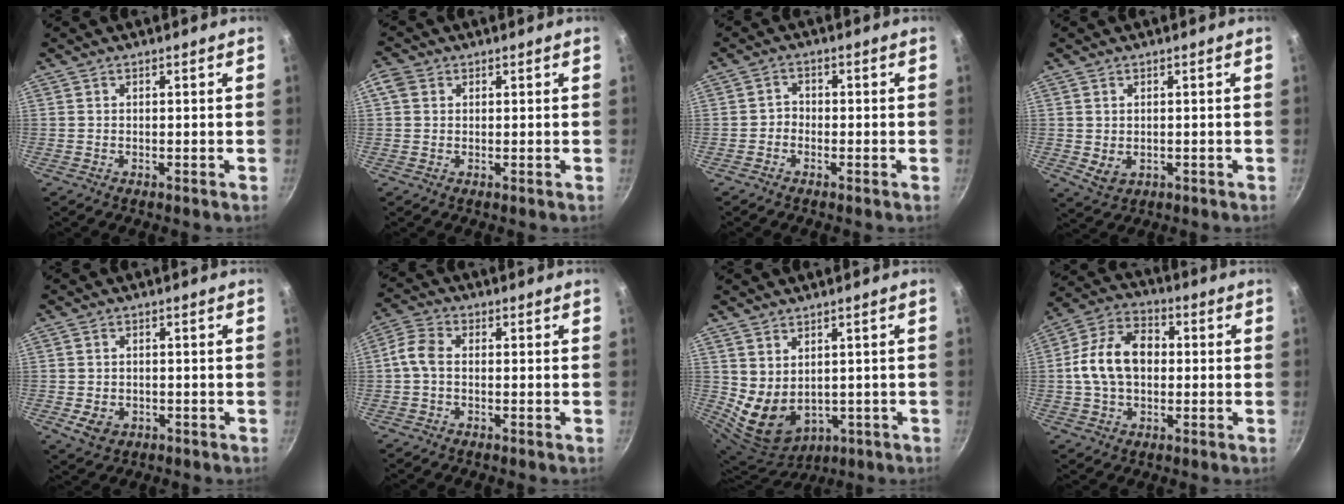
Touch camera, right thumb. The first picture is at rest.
{"total": 3.0, "force": [0.9, 2.4, 1.5], "torque": [-0.027, 0.004, 0.011]}
{"total": 1.8, "force": [-1.0, 1.3, 0.5], "torque": [-0.003, 0.015, -0.022]}
{"total": 3.1, "force": [0.1, 2.4, 2.0], "torque": [-0.033, -0.008, 0.009]}
{"total": 4.2, "force": [-1.3, 3.2, 2.3], "torque": [-0.035, 0.002, -0.013]}
{"total": 5.4, "force": [-0.5, 3.6, 4.1], "torque": [-0.092, 0.022, -0.023]}
{"total": 9.0, "force": [1.0, 6.8, 5.8], "torque": [-0.089, -0.021, 0.050]}
{"total": 13.1, "force": [0.3, 9.1, 9.5], "torque": [-0.147, 0.029, -0.010]}